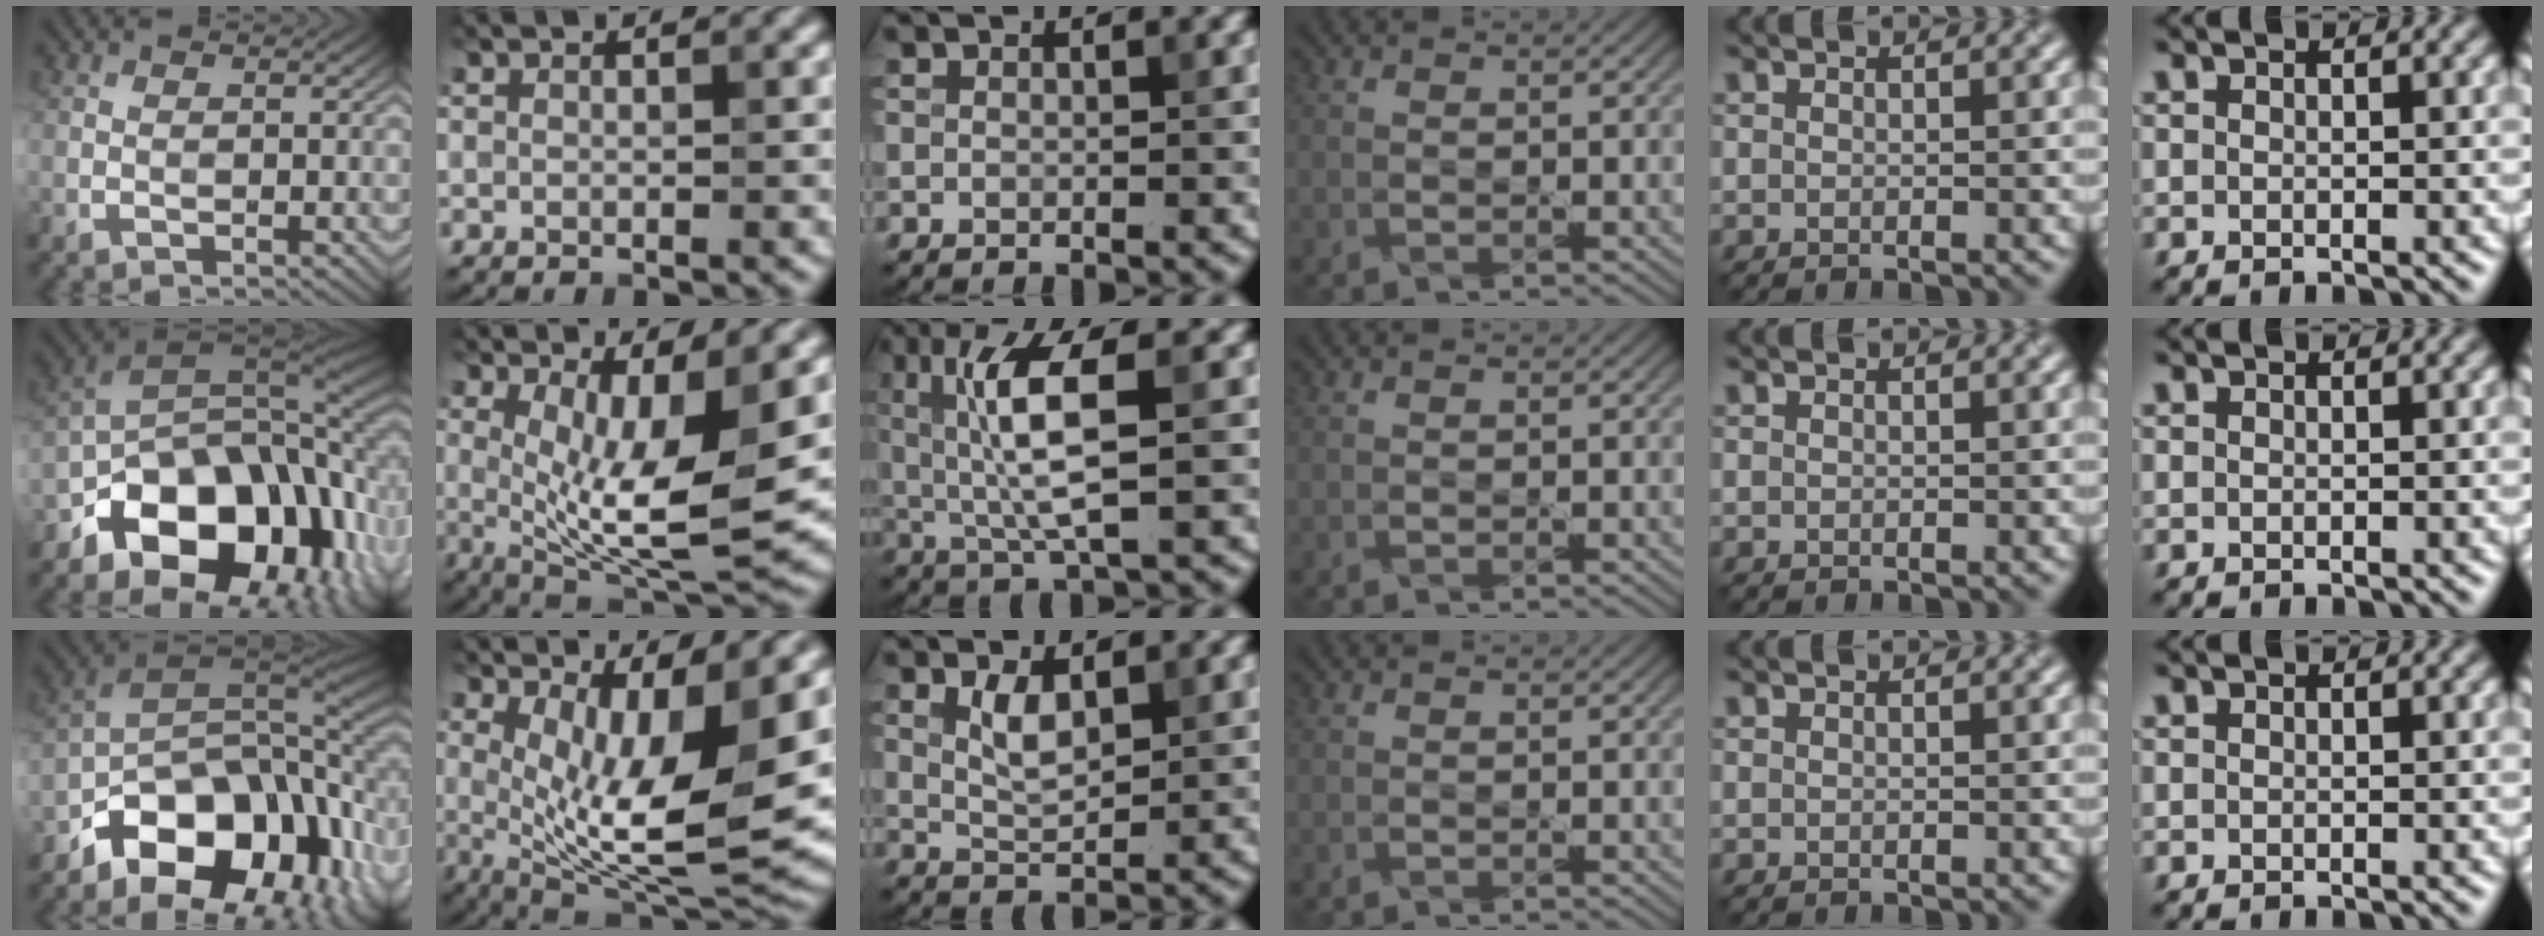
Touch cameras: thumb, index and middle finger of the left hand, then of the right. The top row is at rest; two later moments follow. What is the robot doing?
{"motion": "shake", "object": "tambourine"}